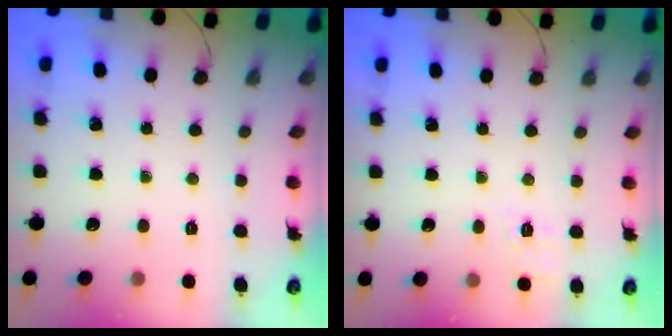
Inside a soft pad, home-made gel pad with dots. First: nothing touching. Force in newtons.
{"total": 8.0, "press": 7.7, "slide": 2.3}